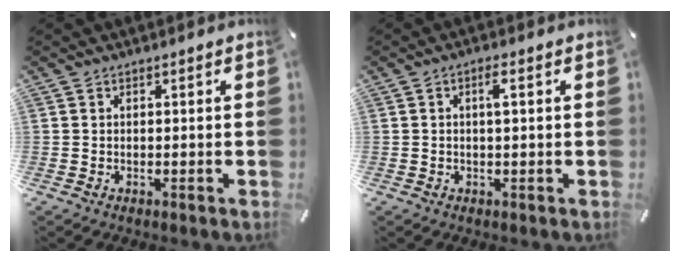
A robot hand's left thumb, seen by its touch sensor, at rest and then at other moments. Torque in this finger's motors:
{"motor_torque": [0.07, -0.19, 0.12, 0.13, 0.02]}